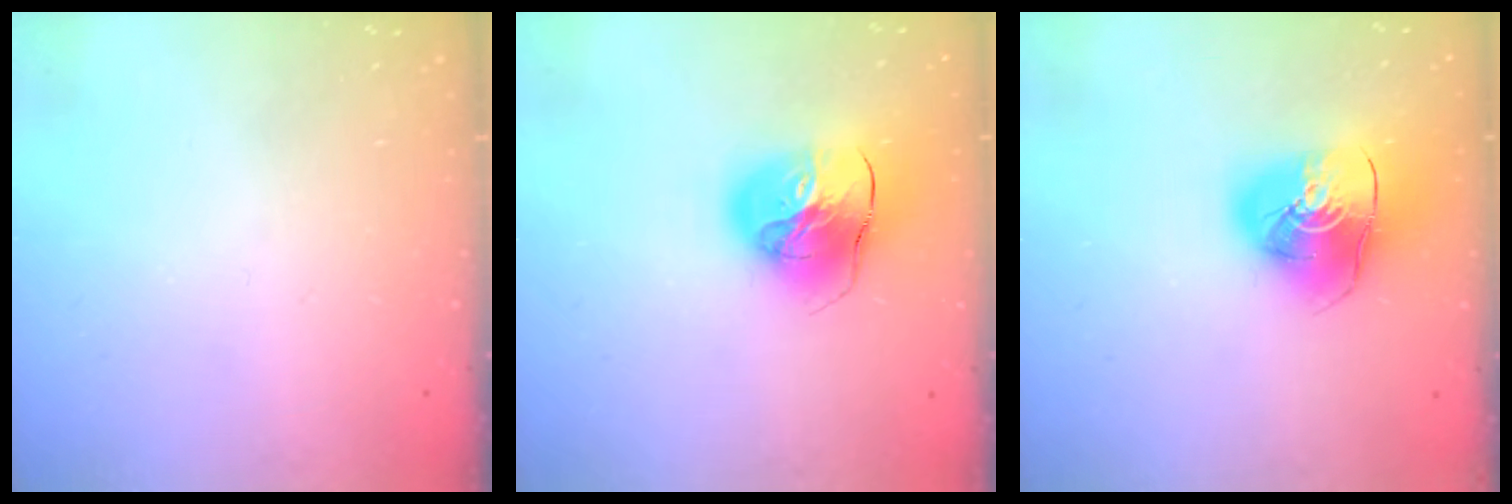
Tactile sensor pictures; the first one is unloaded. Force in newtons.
{"total": 14.1, "press": 14.0, "slide": 2.0}
{"total": 13.5, "press": 13.4, "slide": 1.9}